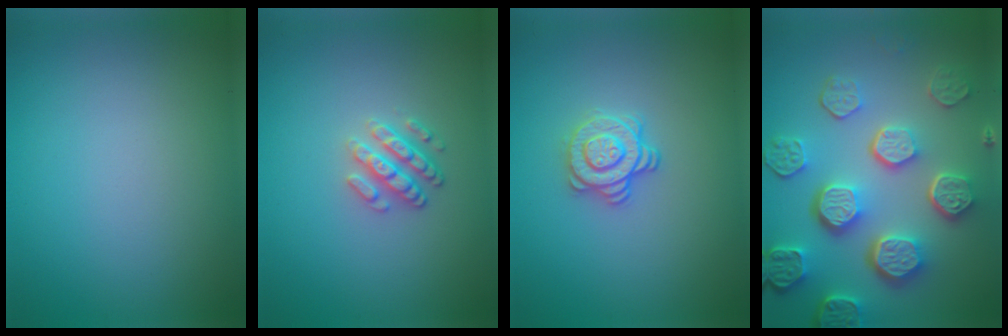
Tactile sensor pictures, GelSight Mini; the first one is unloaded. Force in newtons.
{"total": 2.6, "press": 2.4, "slide": 1.1}
{"total": 2.9, "press": 2.5, "slide": 1.3}
{"total": 8.4, "press": 6.2, "slide": 5.7}